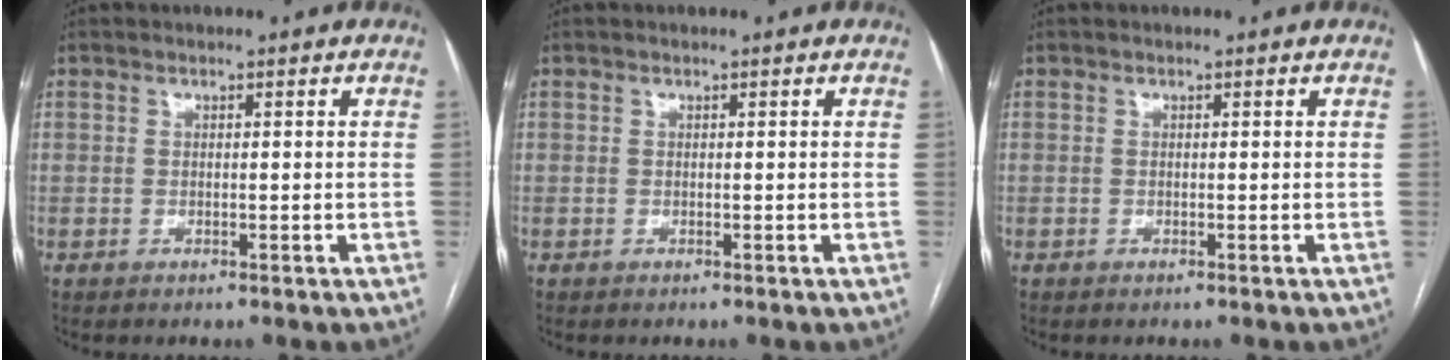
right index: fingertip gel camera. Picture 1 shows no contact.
{"total": 0.0}
{"total": 0.0}